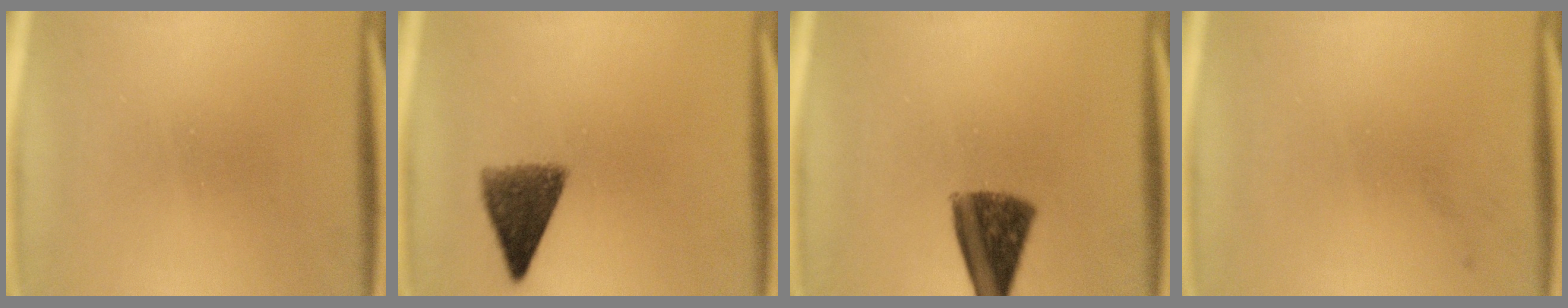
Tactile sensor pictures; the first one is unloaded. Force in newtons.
{"total": 6.8}
{"total": 9.8}
{"total": 1.1}